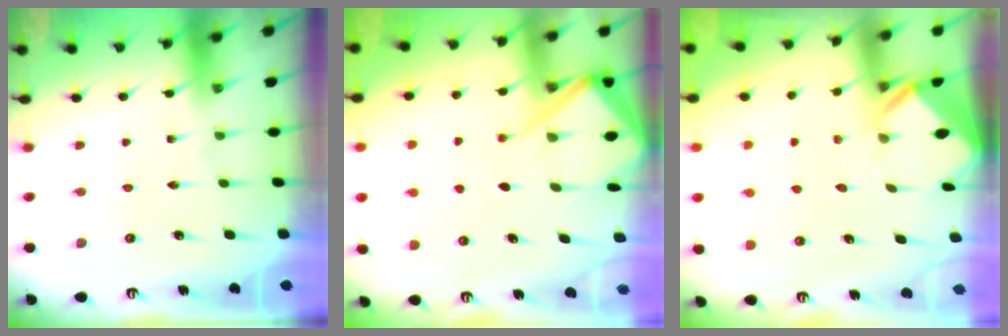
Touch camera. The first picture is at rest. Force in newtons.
{"total": 6.4, "press": 6.3, "slide": 0.8}
{"total": 3.0, "press": 3.0, "slide": 0.2}